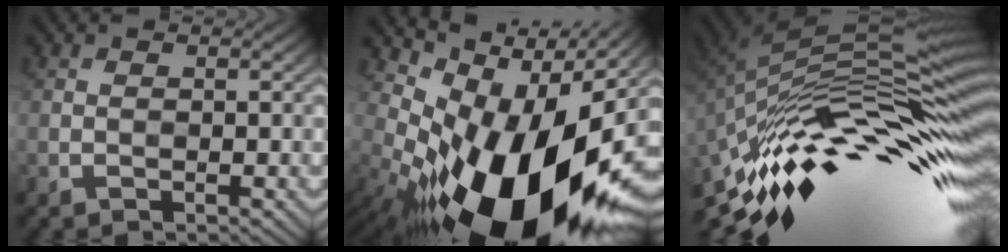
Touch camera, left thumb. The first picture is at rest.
{"total": 20.1, "force": [-3.4, 10.6, 16.8], "torque": [-0.288, -0.012, -0.067]}
{"total": 18.1, "force": [-5.5, 4.8, 16.6], "torque": [-0.307, 0.018, -0.127]}